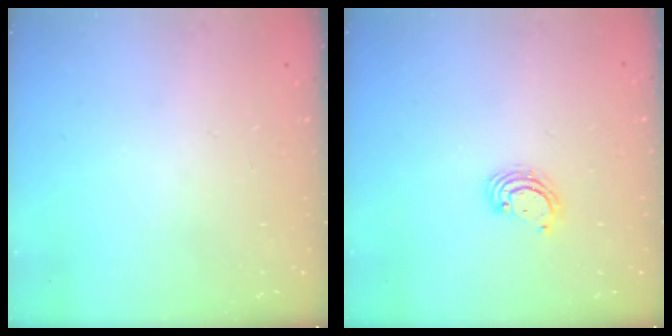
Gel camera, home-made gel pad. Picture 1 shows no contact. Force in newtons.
{"total": 3.5, "press": 3.5, "slide": 0.2}